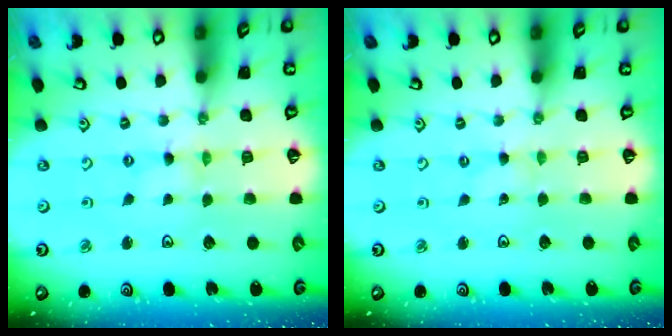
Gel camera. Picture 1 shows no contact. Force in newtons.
{"total": 0.0}